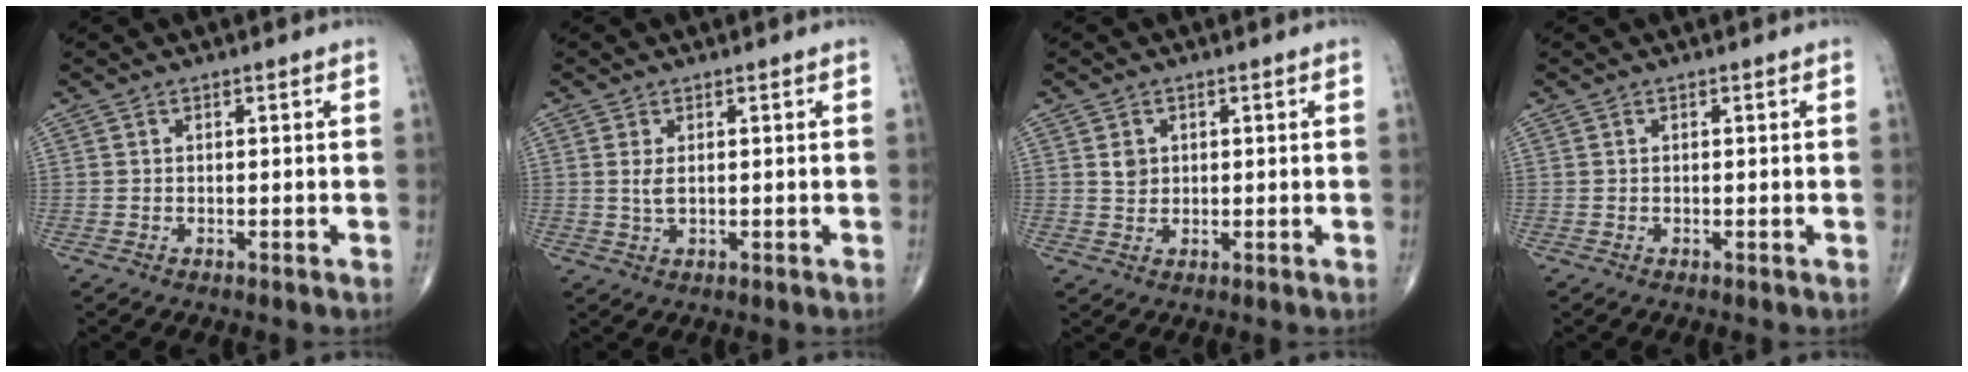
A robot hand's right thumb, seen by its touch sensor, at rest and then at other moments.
{"total": 2.0, "force": [0.5, 0.9, 1.7], "torque": [-0.036, -0.002, 0.015]}
{"total": 2.4, "force": [0.7, 2.0, 1.1], "torque": [-0.010, -0.004, 0.015]}
{"total": 0.0}